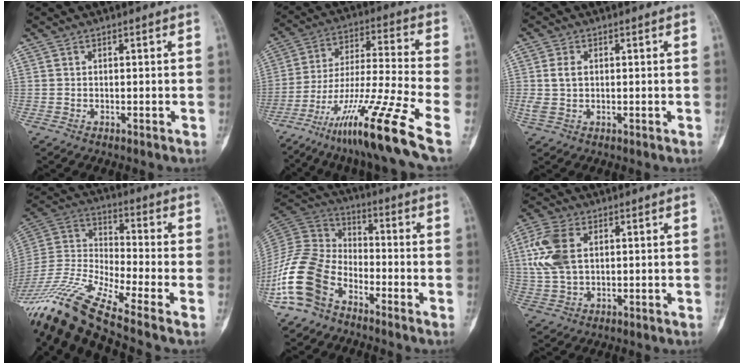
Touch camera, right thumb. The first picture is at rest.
{"total": 21.3, "force": [-12.2, 1.3, 17.4], "torque": [-0.338, 0.040, -0.211]}
{"total": 3.4, "force": [0.4, 2.2, 2.5], "torque": [-0.058, 0.006, 0.012]}
{"total": 23.2, "force": [-16.0, 3.0, 16.5], "torque": [-0.397, 0.010, -0.309]}
{"total": 14.4, "force": [-8.1, 9.0, 7.8], "torque": [-0.156, 0.057, -0.175]}
{"total": 10.1, "force": [2.3, 6.4, 7.5], "torque": [-0.166, 0.012, 0.048]}